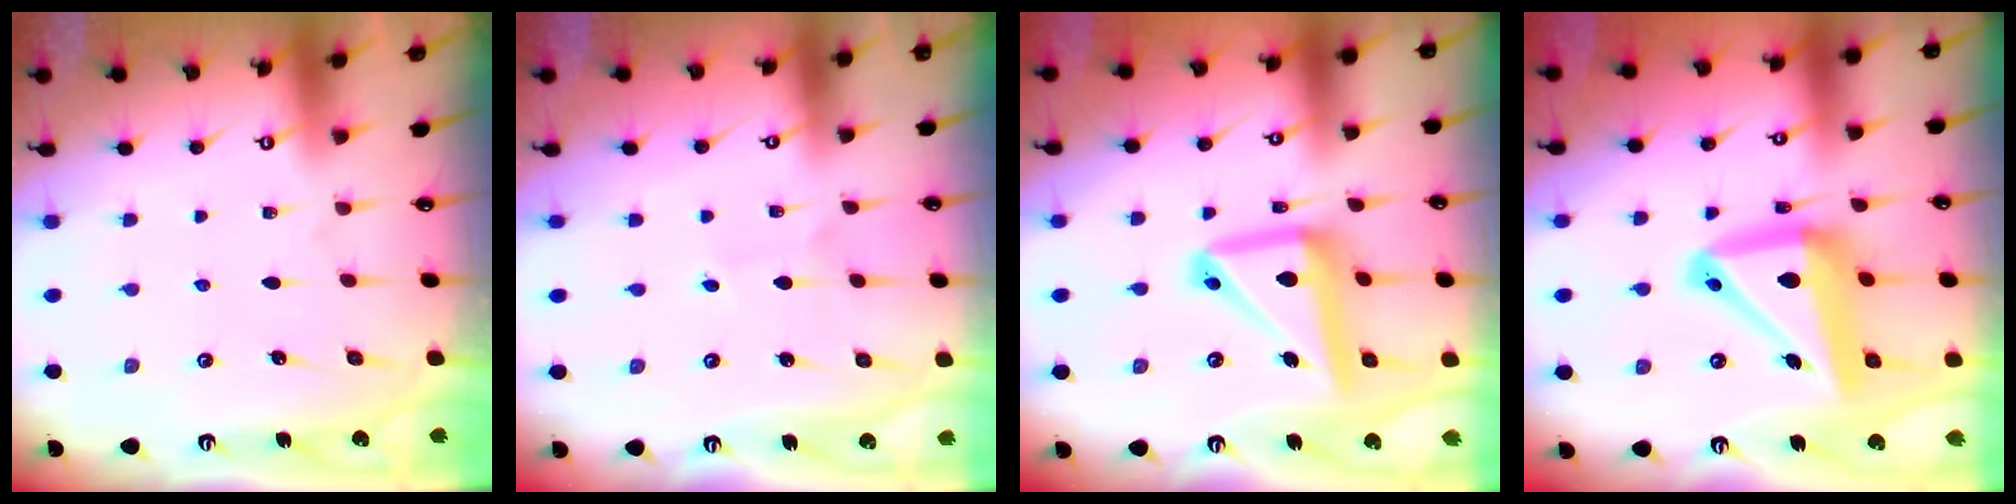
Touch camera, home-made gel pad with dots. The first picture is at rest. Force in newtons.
{"total": 1.6, "press": 1.6, "slide": 0.1}
{"total": 15.3, "press": 15.2, "slide": 1.7}
{"total": 18.0, "press": 17.8, "slide": 2.3}